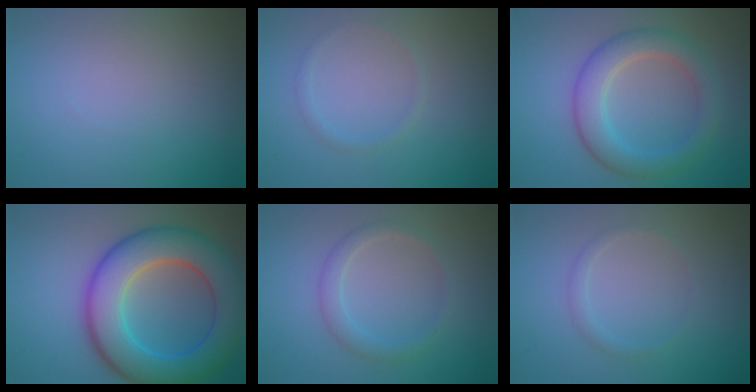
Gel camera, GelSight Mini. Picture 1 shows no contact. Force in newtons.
{"total": 0.7, "press": 0.7, "slide": 0.0}
{"total": 4.5, "press": 4.4, "slide": 0.4}
{"total": 9.5, "press": 9.5, "slide": 0.6}
{"total": 1.9, "press": 1.9, "slide": 0.1}
{"total": 0.9, "press": 0.9, "slide": 0.0}